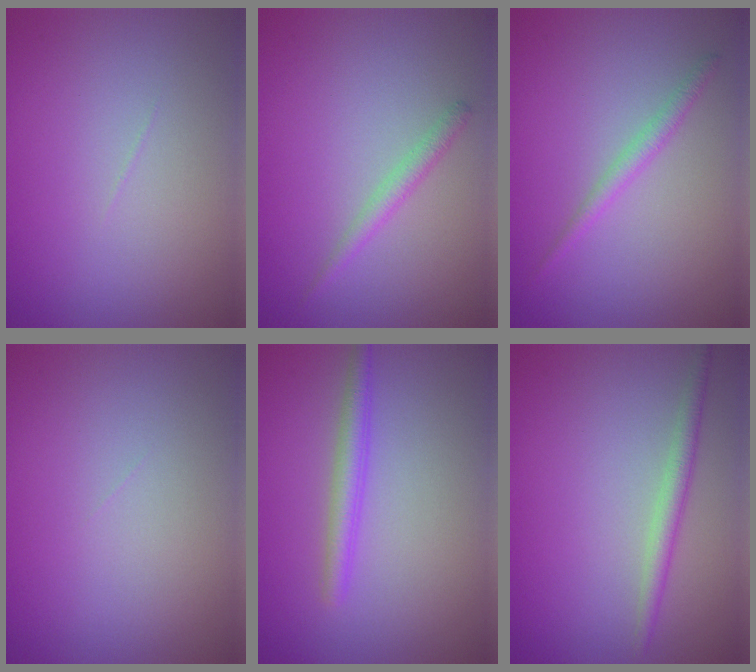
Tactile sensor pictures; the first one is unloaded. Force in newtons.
{"total": 1.4, "press": 1.4, "slide": 0.1}
{"total": 1.4, "press": 1.4, "slide": 0.1}
{"total": 0.0}
{"total": 2.2, "press": 2.1, "slide": 0.1}
{"total": 2.0, "press": 2.0, "slide": 0.0}